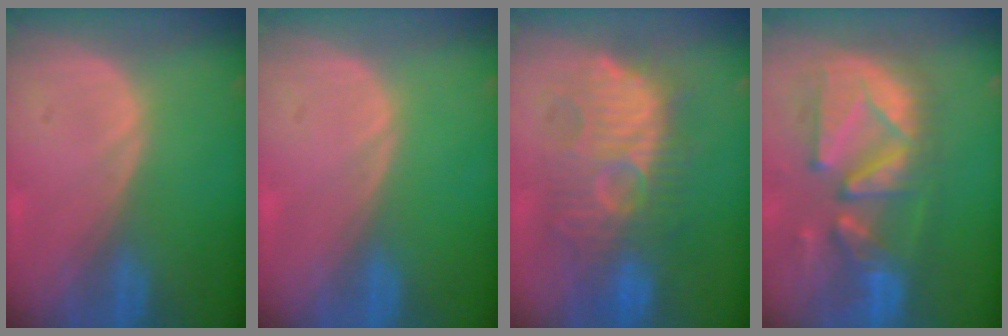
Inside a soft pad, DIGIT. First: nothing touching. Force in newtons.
{"total": 0.0}
{"total": 10.6, "press": 10.5, "slide": 1.1}
{"total": 12.1, "press": 11.0, "slide": 5.1}